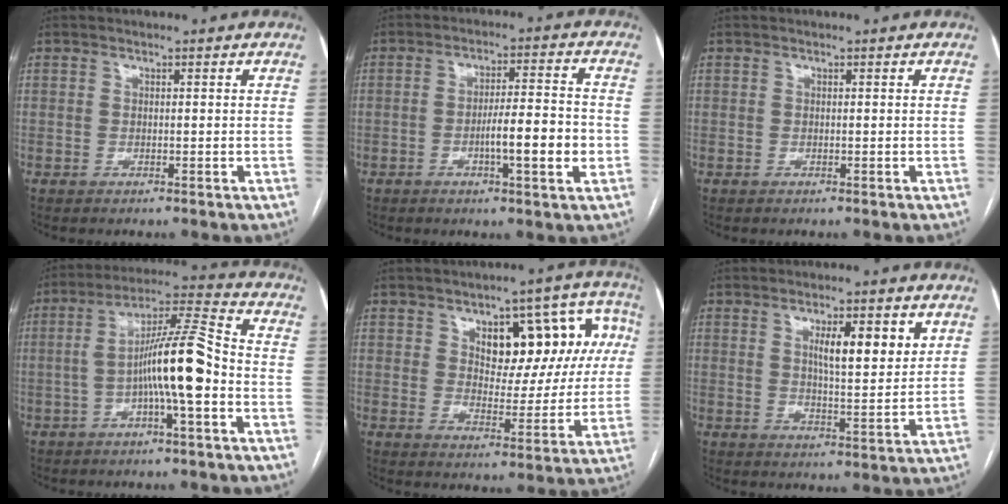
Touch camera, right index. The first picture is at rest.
{"total": 8.5, "force": [-2.2, 0.8, 8.1], "torque": [-0.129, 0.007, -0.035]}
{"total": 0.0}
{"total": 11.9, "force": [-2.7, 0.6, 11.6], "torque": [-0.207, 0.023, -0.050]}
{"total": 14.1, "force": [4.6, 7.1, 11.3], "torque": [-0.129, 0.041, 0.070]}
{"total": 7.8, "force": [3.2, 1.6, 7.0], "torque": [-0.111, -0.002, 0.050]}